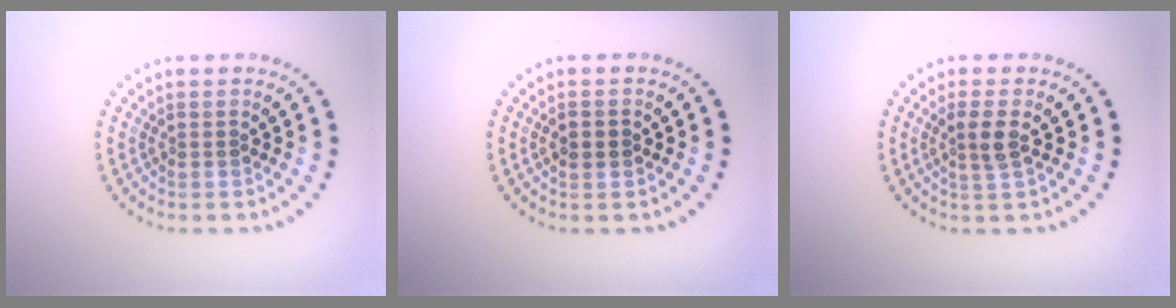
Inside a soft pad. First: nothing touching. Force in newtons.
{"total": 2.2, "press": 2.2, "slide": 0.2}
{"total": 2.2, "press": 2.0, "slide": 0.8}